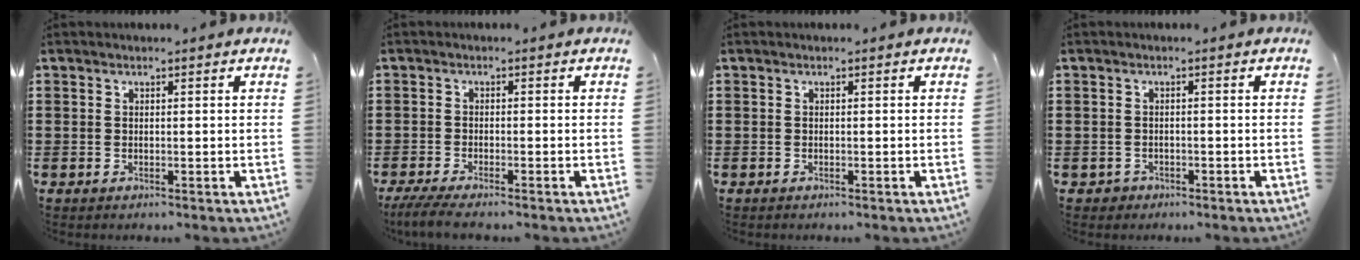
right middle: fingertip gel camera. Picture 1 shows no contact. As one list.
[{"total": 2.8, "force": [-2.4, 0.0, 1.4], "torque": [-0.038, -0.010, -0.050]}, {"total": 0.0}, {"total": 0.9, "force": [-0.7, 0.6, 0.1], "torque": [-0.004, 0.001, -0.016]}]